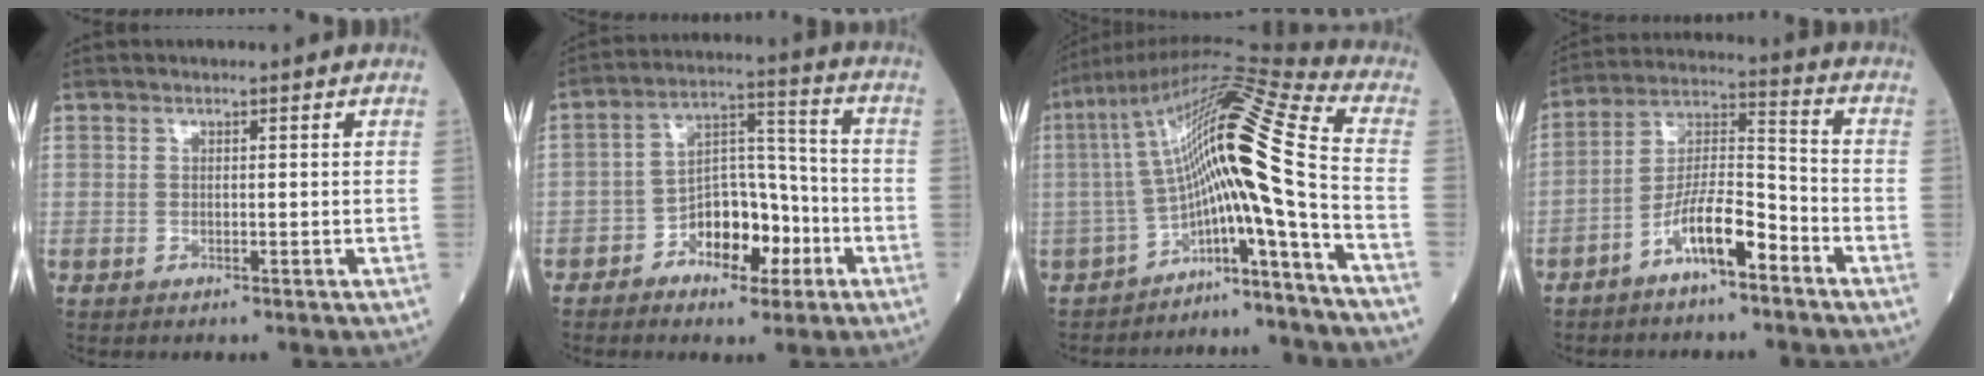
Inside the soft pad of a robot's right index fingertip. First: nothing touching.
{"total": 9.9, "force": [-4.6, 5.0, 7.1], "torque": [-0.122, 0.028, -0.075]}
{"total": 15.1, "force": [-4.8, -1.1, 14.2], "torque": [-0.243, 0.050, -0.080]}
{"total": 9.5, "force": [-5.7, 2.0, 7.4], "torque": [-0.145, 0.014, -0.108]}